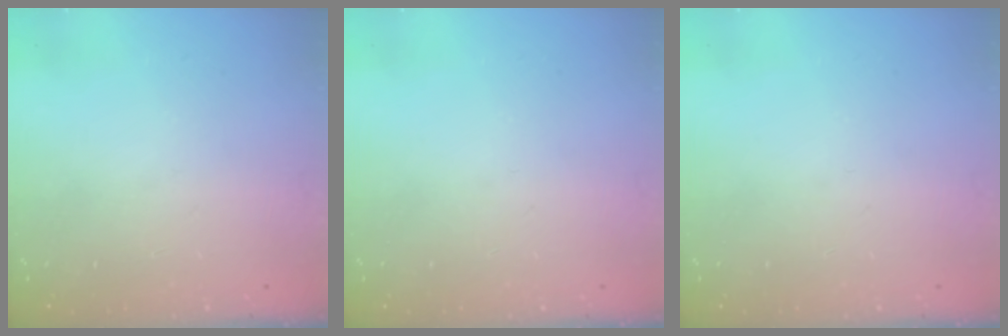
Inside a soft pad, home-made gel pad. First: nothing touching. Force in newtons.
{"total": 0.0}
{"total": 0.0}